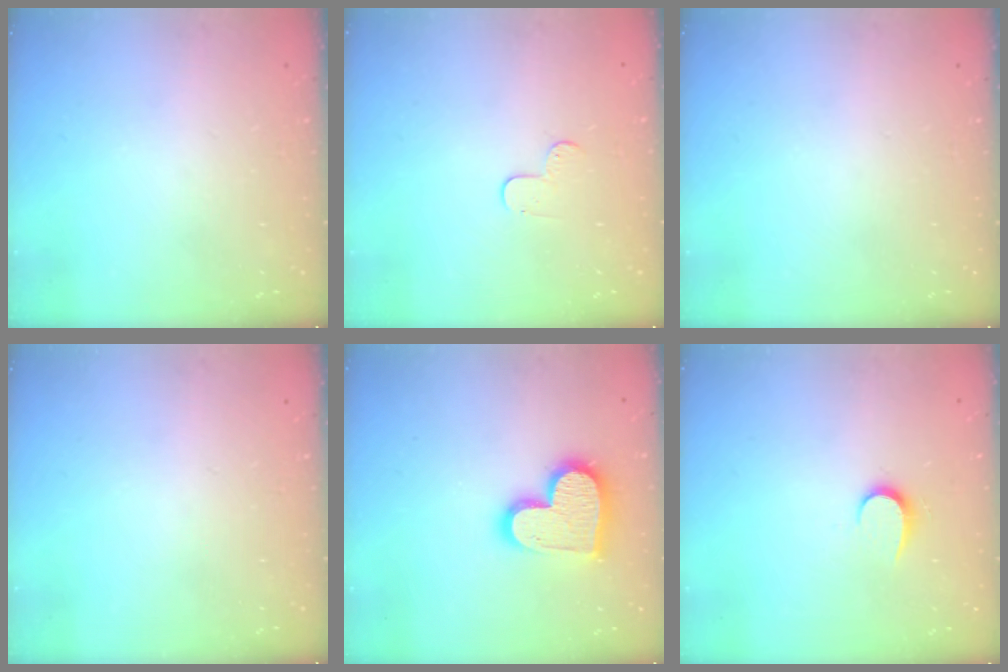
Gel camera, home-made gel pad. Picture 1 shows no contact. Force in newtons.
{"total": 5.1, "press": 5.1, "slide": 0.5}
{"total": 0.0}
{"total": 0.0}
{"total": 15.9, "press": 15.8, "slide": 1.5}
{"total": 6.1, "press": 6.1, "slide": 0.7}